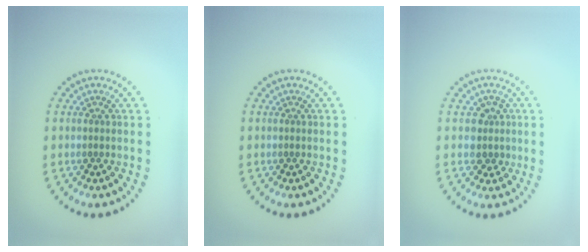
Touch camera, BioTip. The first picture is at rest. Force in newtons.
{"total": 0.0}
{"total": 2.0, "press": 1.7, "slide": 1.0}